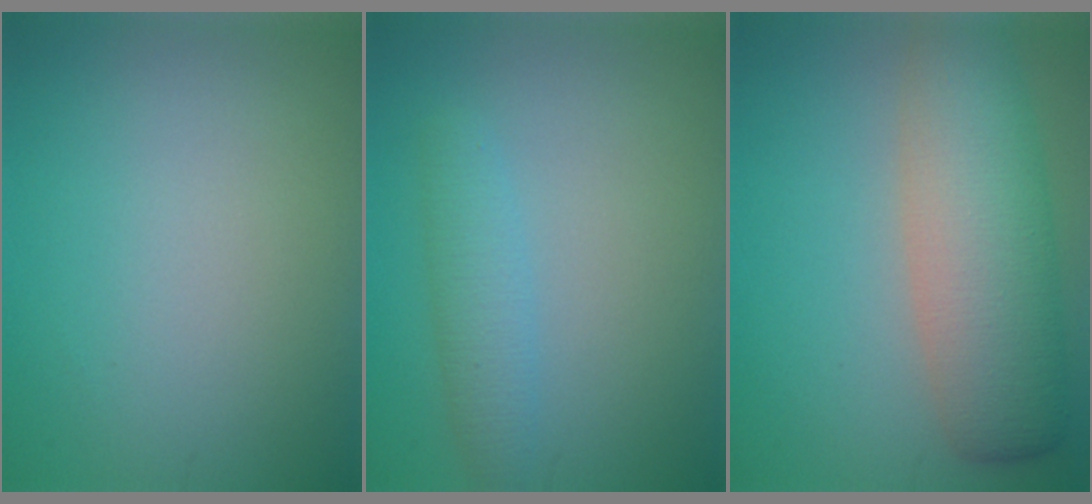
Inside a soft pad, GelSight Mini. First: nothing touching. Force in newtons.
{"total": 2.4, "press": 2.4, "slide": 0.1}
{"total": 8.3, "press": 8.3, "slide": 0.2}